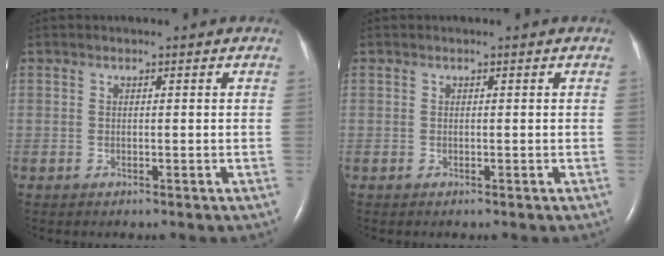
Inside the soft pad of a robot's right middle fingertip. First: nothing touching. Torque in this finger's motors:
{"motor_torque": [0.03, -0.09, 0.00, 0.01]}